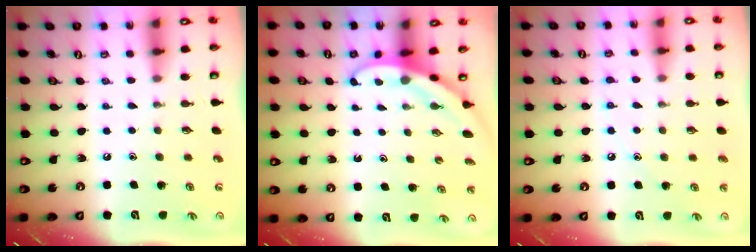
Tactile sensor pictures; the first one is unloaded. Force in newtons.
{"total": 3.1, "press": 3.1, "slide": 0.1}
{"total": 4.9, "press": 4.9, "slide": 0.5}